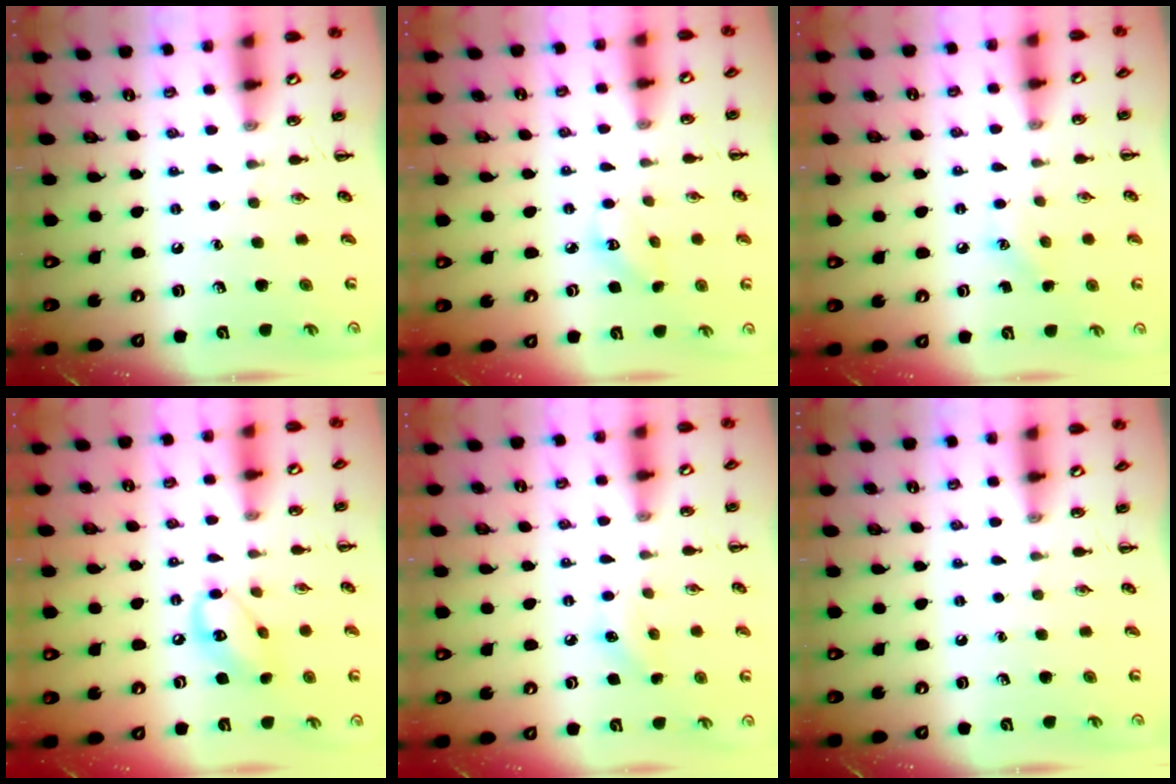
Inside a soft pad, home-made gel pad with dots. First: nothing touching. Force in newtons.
{"total": 3.2, "press": 3.1, "slide": 0.8}
{"total": 6.2, "press": 5.9, "slide": 1.7}
{"total": 8.9, "press": 8.7, "slide": 1.6}
{"total": 5.0, "press": 4.8, "slide": 1.3}
{"total": 0.0}